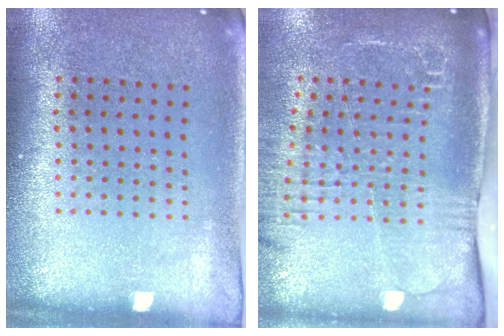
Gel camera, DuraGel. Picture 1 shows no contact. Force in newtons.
{"total": 2.6, "press": 2.0, "slide": 1.7}